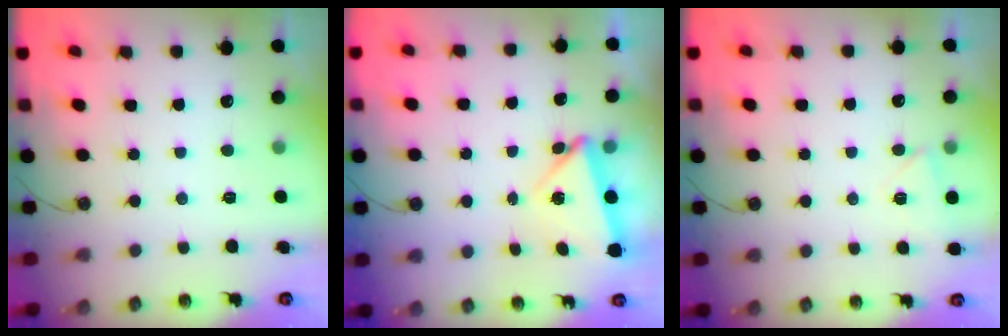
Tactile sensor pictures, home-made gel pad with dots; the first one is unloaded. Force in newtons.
{"total": 5.4, "press": 5.4, "slide": 0.9}
{"total": 4.2, "press": 3.5, "slide": 2.4}